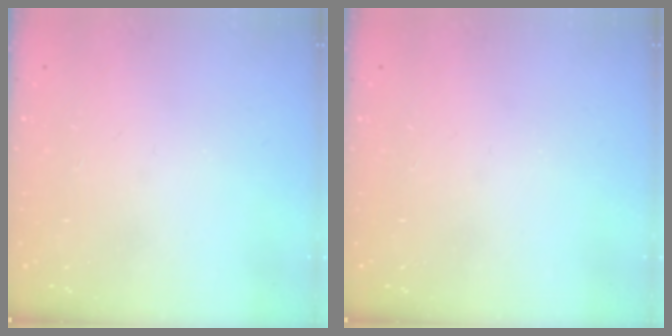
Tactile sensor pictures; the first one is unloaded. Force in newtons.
{"total": 0.0}